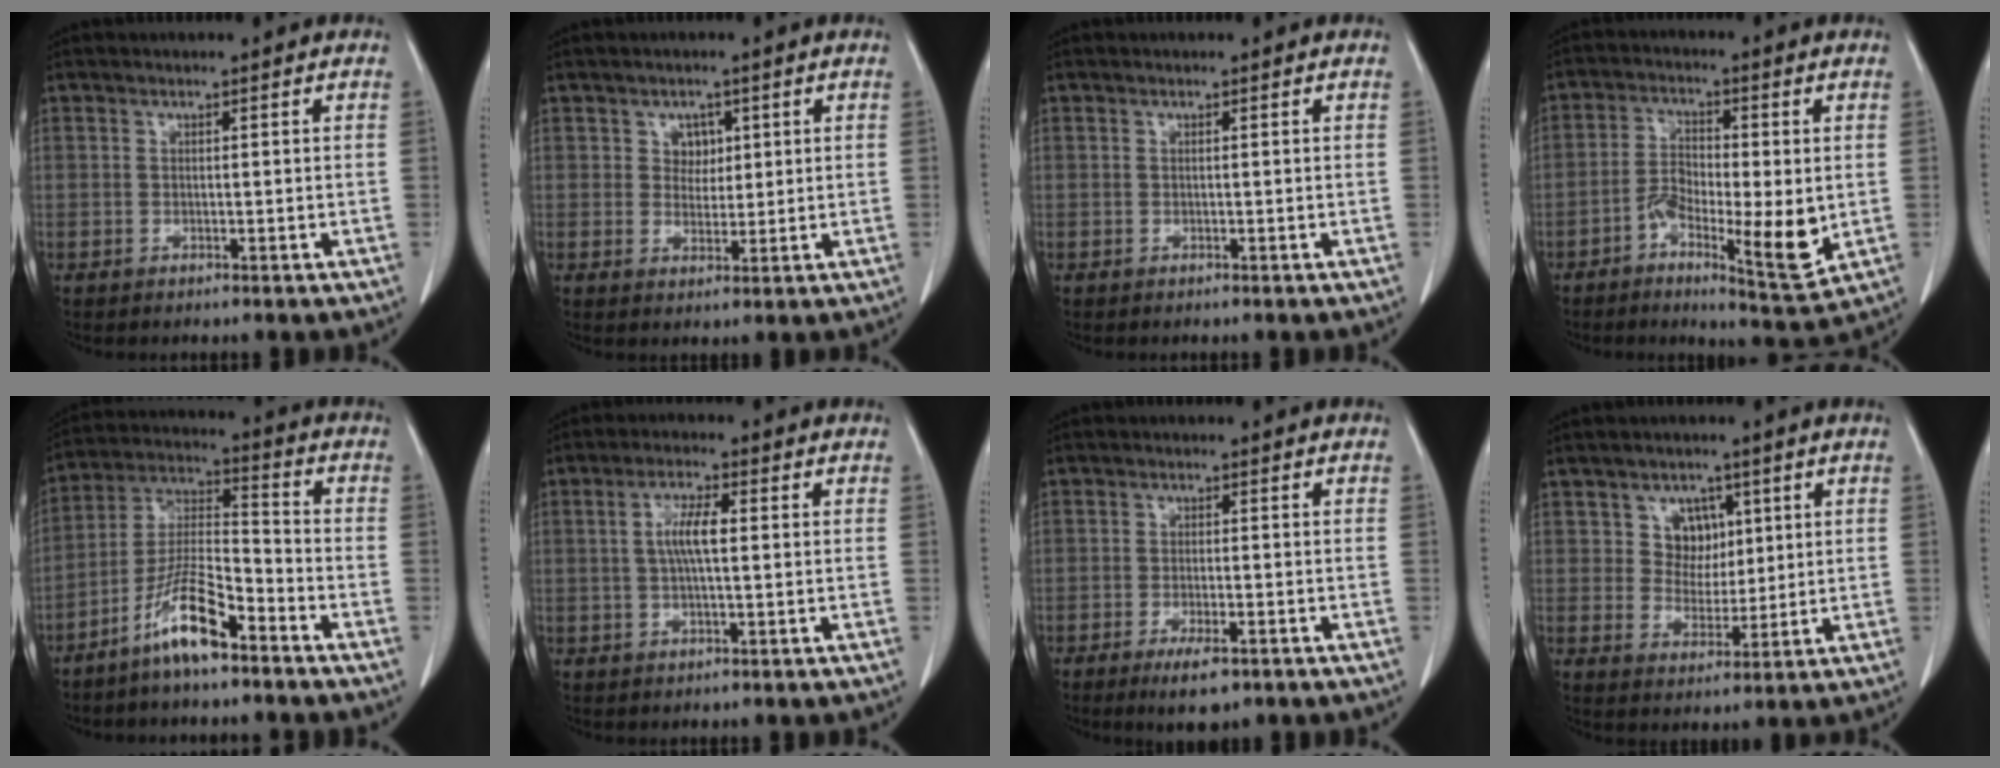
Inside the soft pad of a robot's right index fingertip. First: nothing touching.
{"total": 2.9, "force": [1.1, 2.4, 1.2], "torque": [-0.011, 0.002, 0.018]}
{"total": 0.0}
{"total": 10.5, "force": [-2.5, 2.9, 9.7], "torque": [-0.162, -0.005, -0.038]}
{"total": 10.7, "force": [-7.0, 1.9, 7.9], "torque": [-0.162, -0.006, -0.138]}
{"total": 4.8, "force": [0.5, 1.0, 4.7], "torque": [-0.094, 0.008, 0.007]}
{"total": 5.1, "force": [-3.2, 1.3, 3.8], "torque": [-0.066, -0.009, -0.045]}
{"total": 4.9, "force": [1.9, 4.2, 1.6], "torque": [-0.021, 0.007, 0.036]}